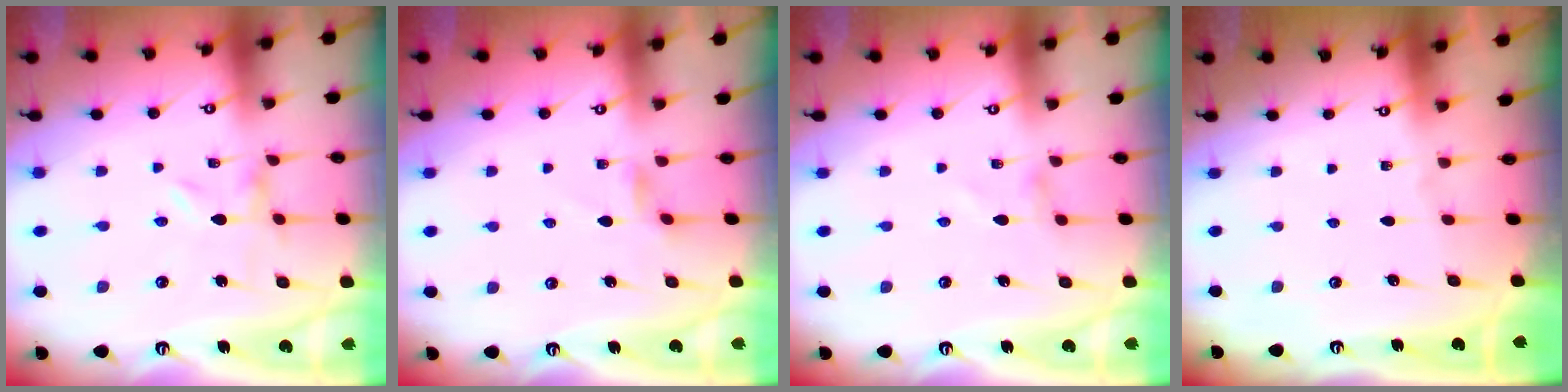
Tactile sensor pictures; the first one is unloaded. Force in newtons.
{"total": 3.2, "press": 3.2, "slide": 0.5}
{"total": 0.0}
{"total": 0.0}